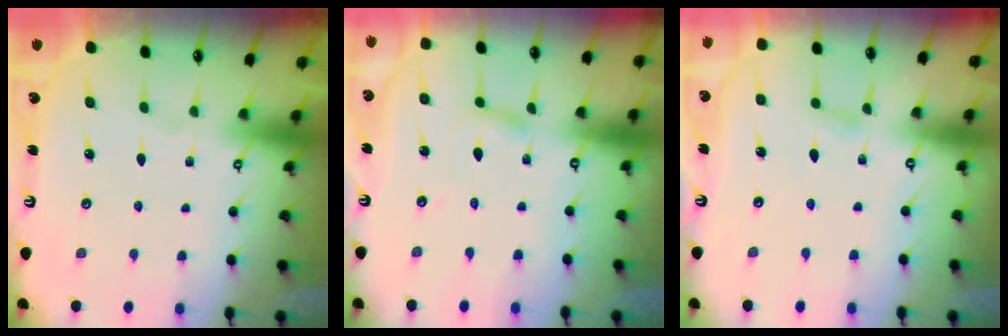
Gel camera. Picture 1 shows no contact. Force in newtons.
{"total": 2.2, "press": 2.2, "slide": 0.2}
{"total": 3.2, "press": 3.1, "slide": 0.4}